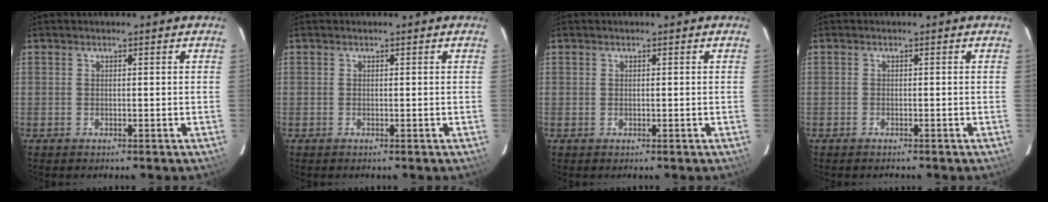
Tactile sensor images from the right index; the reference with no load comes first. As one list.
[{"total": 0.0}, {"total": 0.0}, {"total": 1.0, "force": [-0.9, 0.3, 0.0], "torque": [-0.006, 0.001, -0.018]}]